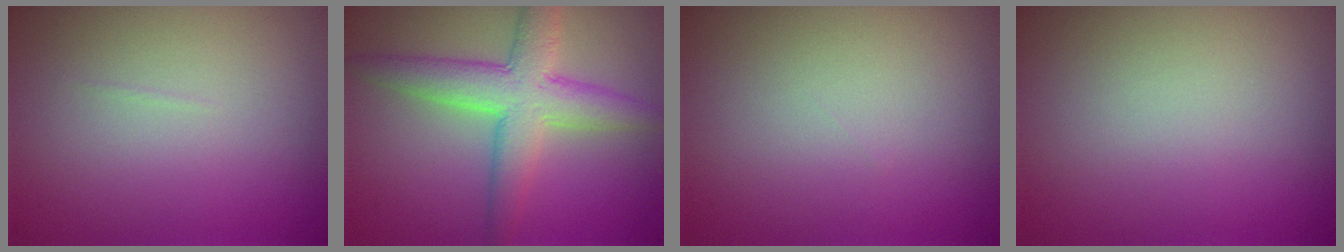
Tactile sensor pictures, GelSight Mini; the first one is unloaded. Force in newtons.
{"total": 5.0, "press": 5.0, "slide": 0.3}
{"total": 0.0}
{"total": 0.0}